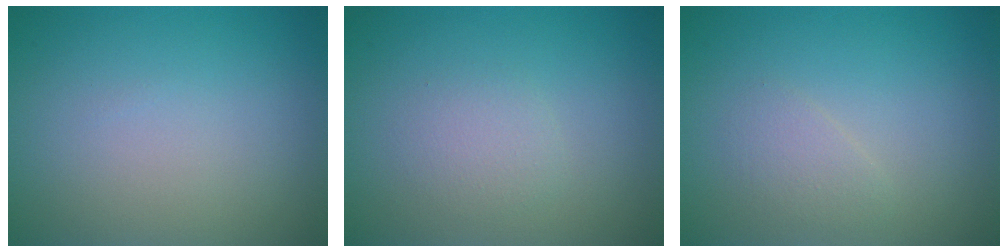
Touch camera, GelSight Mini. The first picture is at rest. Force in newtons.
{"total": 1.5, "press": 1.5, "slide": 0.0}
{"total": 1.4, "press": 1.4, "slide": 0.0}